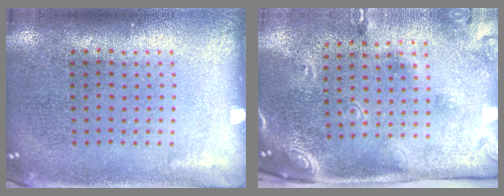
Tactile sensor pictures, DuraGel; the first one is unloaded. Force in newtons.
{"total": 2.6, "press": 1.7, "slide": 2.0}